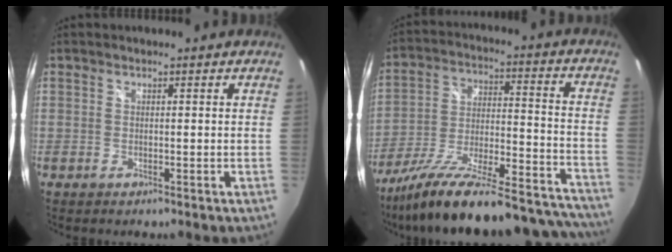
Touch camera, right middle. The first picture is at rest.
{"total": 33.0, "force": [-28.8, 6.3, 15.0], "torque": [-0.234, -0.031, -0.410]}